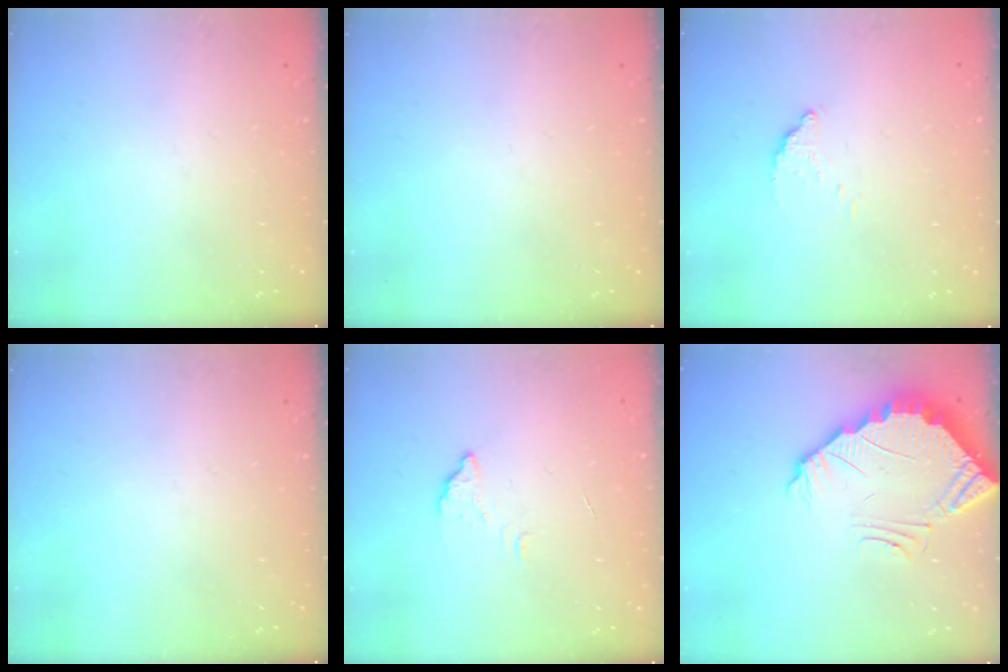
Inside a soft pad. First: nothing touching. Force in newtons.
{"total": 0.0}
{"total": 2.8, "press": 2.8, "slide": 0.0}
{"total": 0.0}
{"total": 2.8, "press": 2.8, "slide": 0.2}
{"total": 3.7, "press": 3.7, "slide": 0.1}